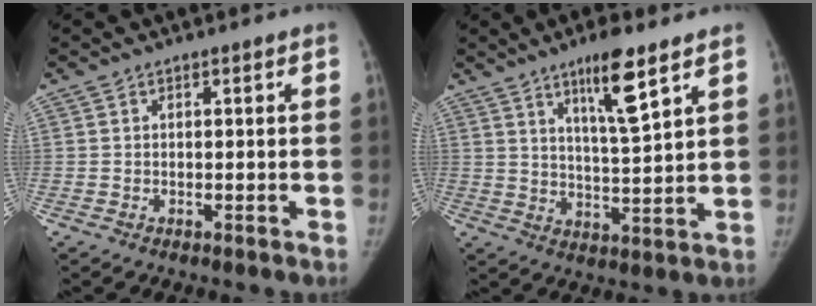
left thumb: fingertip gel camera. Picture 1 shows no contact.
{"total": 9.6, "force": [5.9, 1.2, 7.5], "torque": [-0.125, -0.039, 0.103]}